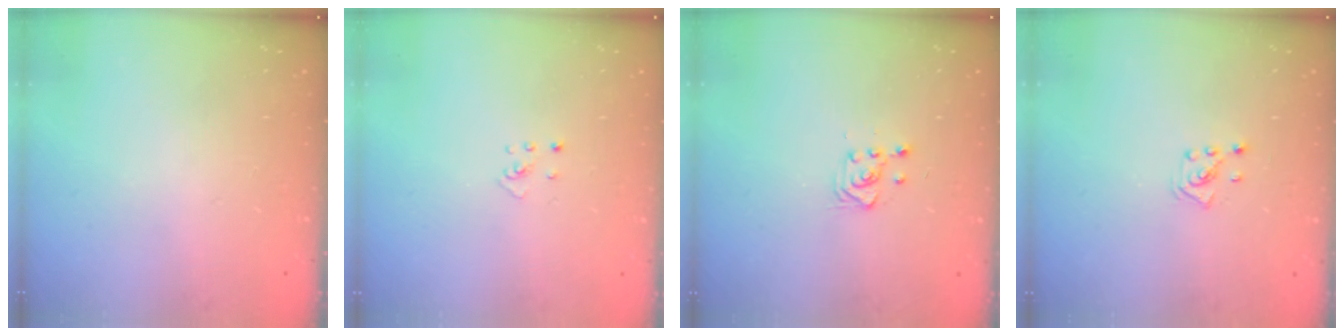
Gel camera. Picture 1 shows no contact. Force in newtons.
{"total": 2.0, "press": 2.0, "slide": 0.3}
{"total": 2.8, "press": 2.7, "slide": 0.7}
{"total": 2.6, "press": 2.6, "slide": 0.5}